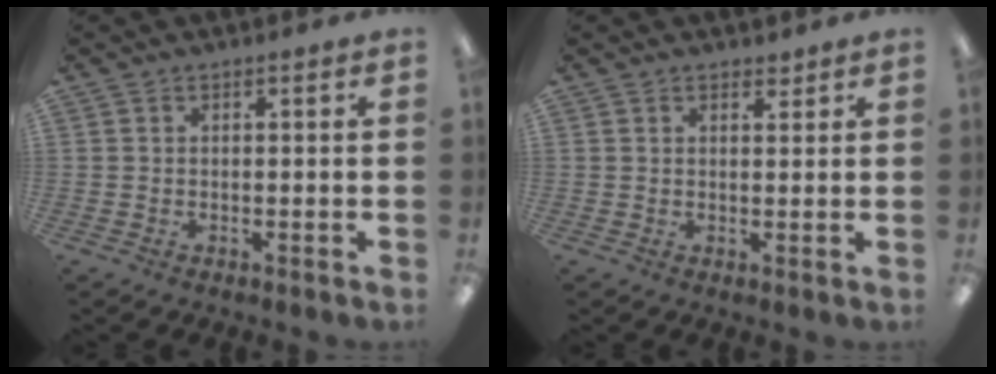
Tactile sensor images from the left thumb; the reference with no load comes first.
{"total": 1.7, "force": [1.5, 0.7, 0.5], "torque": [-0.003, -0.004, 0.026]}